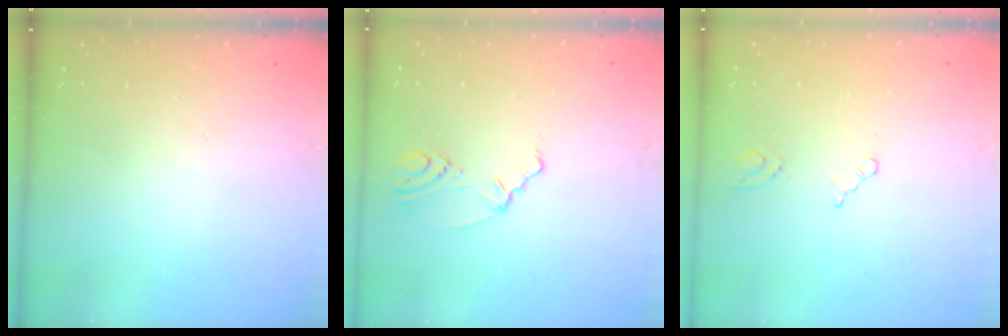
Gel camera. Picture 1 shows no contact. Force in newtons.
{"total": 1.8, "press": 1.7, "slide": 0.5}
{"total": 2.8, "press": 2.8, "slide": 0.4}